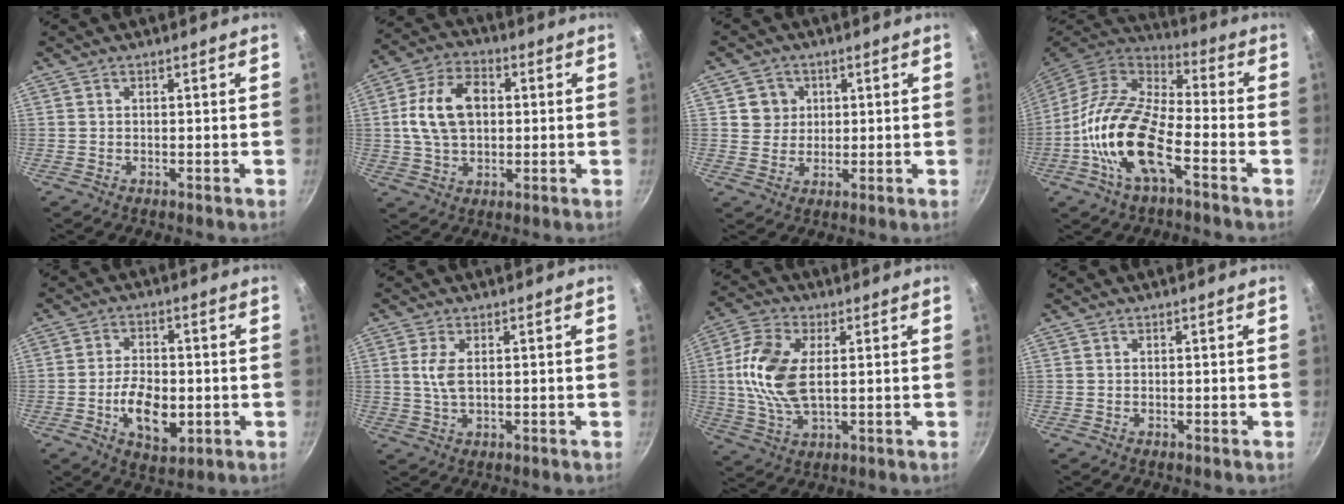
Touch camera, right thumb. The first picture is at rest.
{"total": 12.6, "force": [1.4, 8.6, 9.1], "torque": [-0.148, 0.016, 0.017]}
{"total": 4.7, "force": [1.4, 4.5, 0.9], "torque": [0.019, 0.004, 0.021]}
{"total": 17.7, "force": [-6.1, 7.6, 14.8], "torque": [-0.280, 0.037, -0.131]}
{"total": 9.6, "force": [-2.1, 5.5, 7.6], "torque": [-0.115, 0.007, -0.032]}
{"total": 3.9, "force": [0.8, 1.7, 3.5], "torque": [-0.073, -0.005, 0.019]}
{"total": 12.7, "force": [1.6, 6.5, 10.7], "torque": [-0.218, 0.006, 0.028]}
{"total": 0.0}